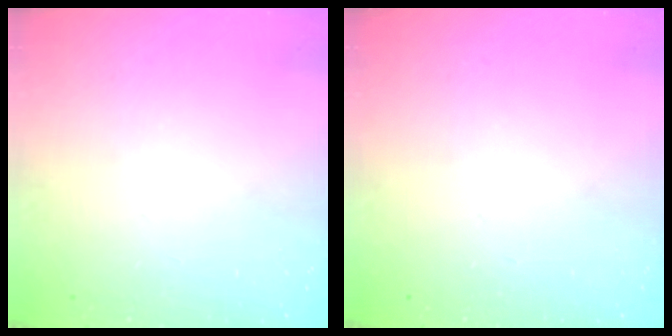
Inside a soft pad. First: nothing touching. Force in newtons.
{"total": 0.0}